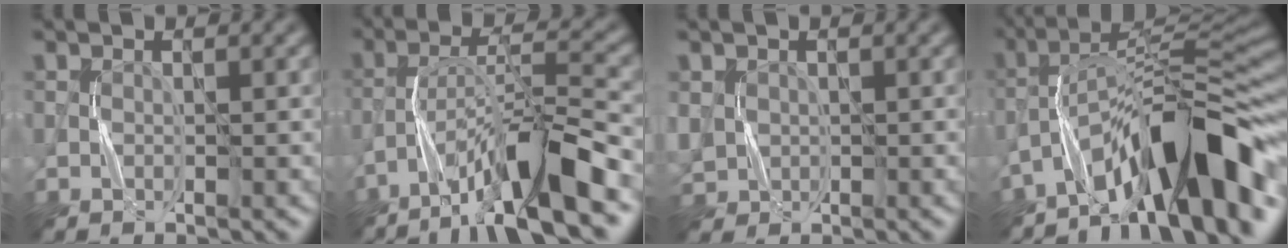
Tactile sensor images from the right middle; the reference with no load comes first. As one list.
[{"total": 10.4, "force": [-6.7, 1.7, 7.8], "torque": [-0.128, 0.022, -0.114]}, {"total": 2.2, "force": [0.6, 2.1, 0.5], "torque": [-0.018, -0.002, 0.012]}, {"total": 11.4, "force": [-7.3, 2.9, 8.4], "torque": [-0.112, 0.025, -0.128]}]